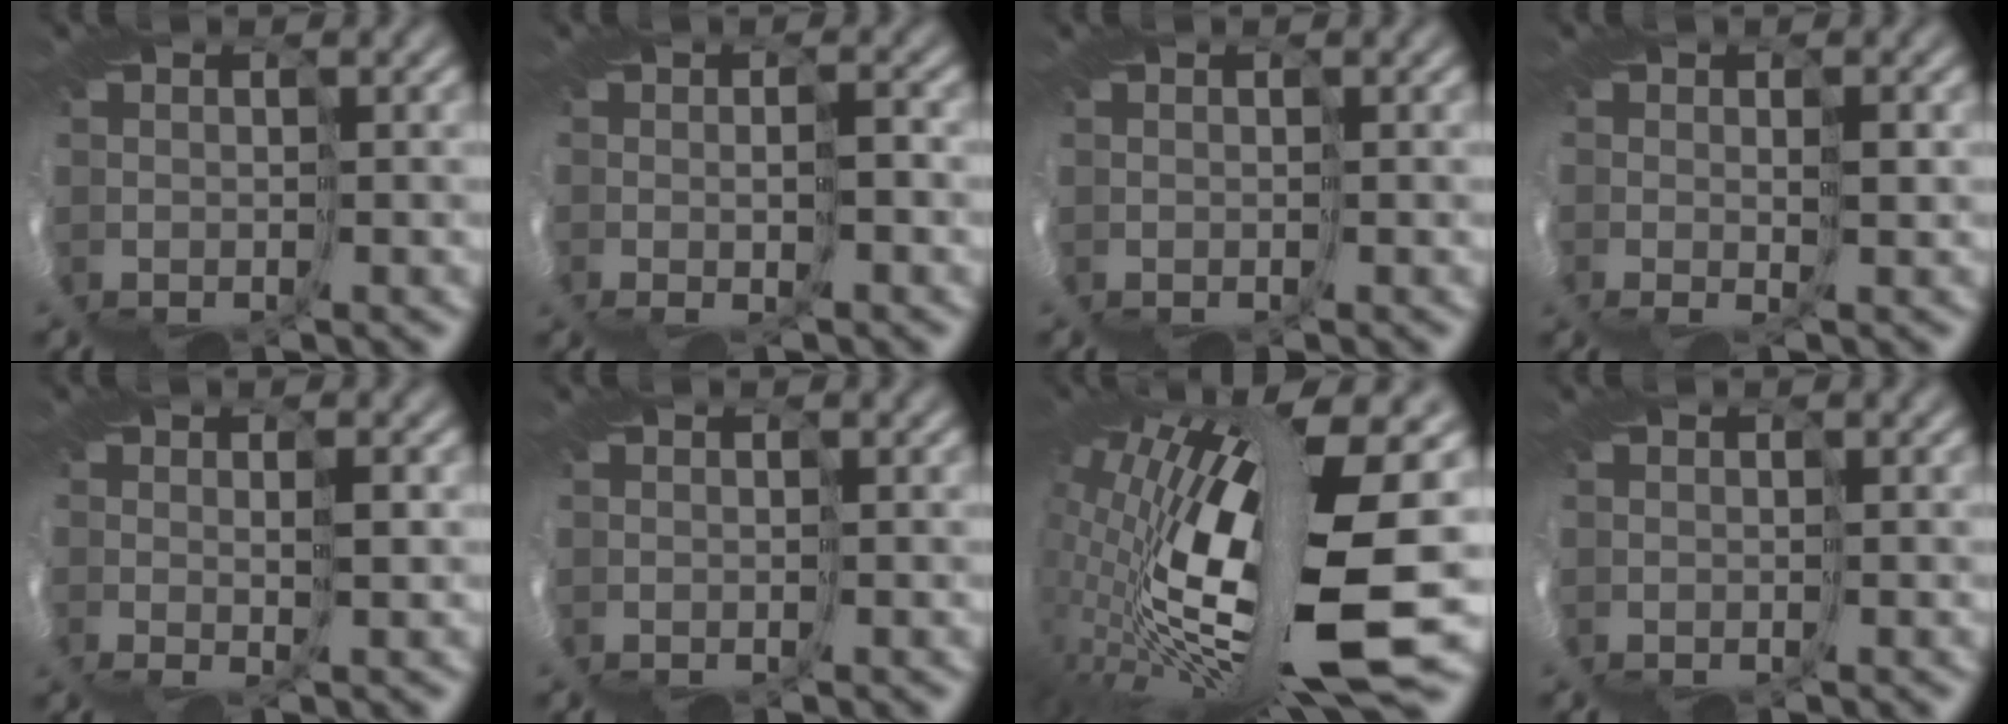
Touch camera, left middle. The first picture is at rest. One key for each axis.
{"total": 2.0, "fx": 0.0, "fy": -0.8, "fz": 1.8, "tx": -0.035, "ty": -0.006, "tz": 0.004}
{"total": 0.0}
{"total": 1.9, "fx": 1.0, "fy": -0.3, "fz": 1.6, "tx": -0.026, "ty": 0.002, "tz": 0.016}
{"total": 2.1, "fx": 1.3, "fy": -0.6, "fz": 1.5, "tx": -0.030, "ty": -0.003, "tz": 0.024}
{"total": 0.0}
{"total": 14.7, "fx": 2.2, "fy": 2.3, "fz": 14.3, "tx": -0.273, "ty": -0.048, "tz": 0.055}
{"total": 0.0}